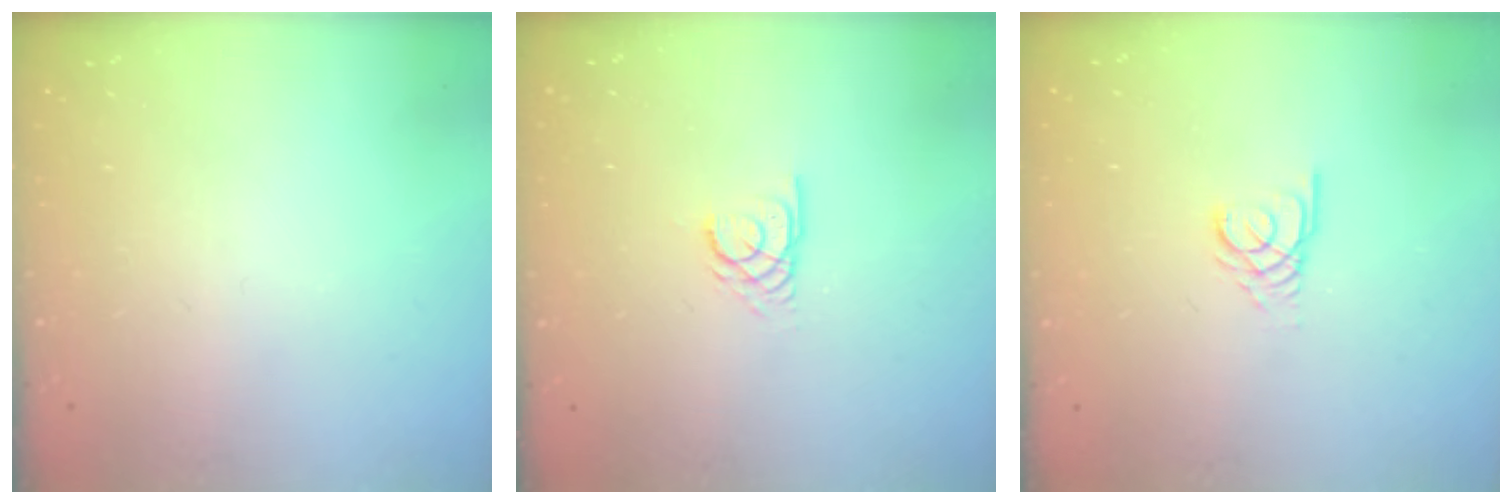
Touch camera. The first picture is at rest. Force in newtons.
{"total": 2.7, "press": 2.7, "slide": 0.1}
{"total": 2.7, "press": 2.7, "slide": 0.3}